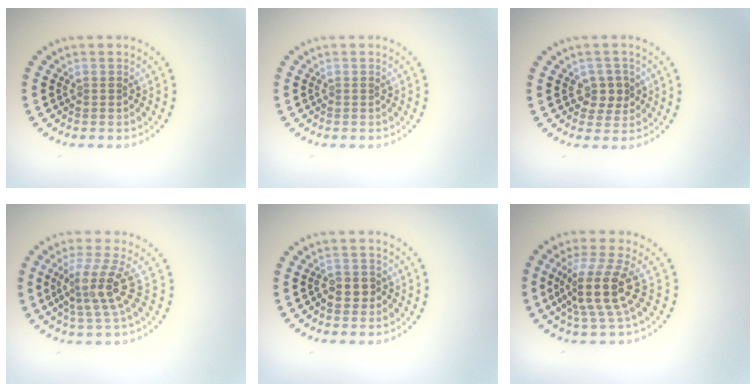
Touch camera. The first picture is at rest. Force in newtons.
{"total": 0.0}
{"total": 2.2, "press": 2.1, "slide": 0.6}
{"total": 3.9, "press": 2.7, "slide": 2.7}
{"total": 1.6, "press": 1.5, "slide": 0.4}
{"total": 4.4, "press": 3.3, "slide": 2.9}